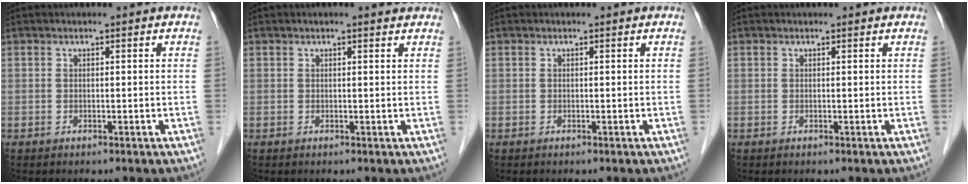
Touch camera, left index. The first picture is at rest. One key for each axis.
{"total": 1.8, "fx": 1.4, "fy": 0.4, "fz": 1.0, "tx": -0.016, "ty": 0.011, "tz": 0.013}
{"total": 0.0}
{"total": 0.0}